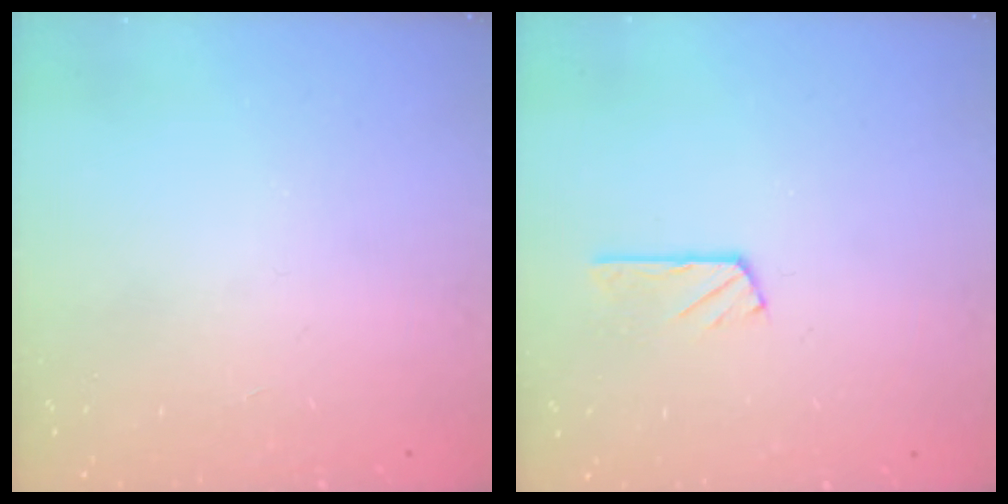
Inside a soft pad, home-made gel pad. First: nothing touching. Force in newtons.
{"total": 2.9, "press": 2.9, "slide": 0.5}